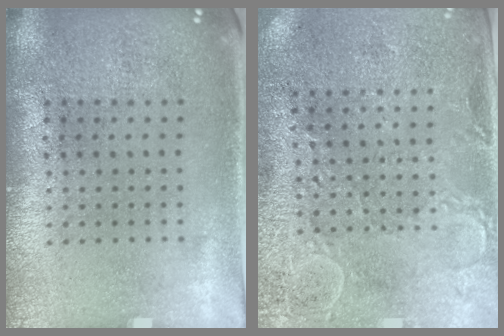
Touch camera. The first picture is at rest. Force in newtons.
{"total": 2.7, "press": 2.5, "slide": 0.9}